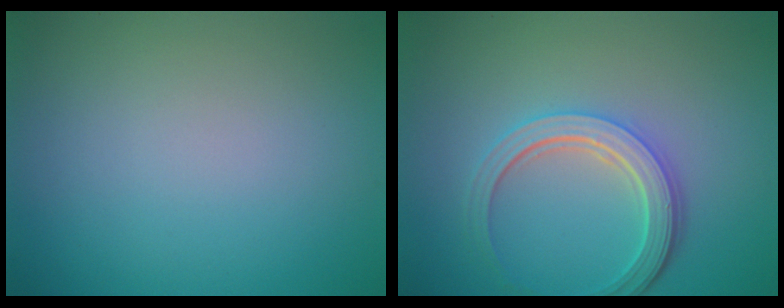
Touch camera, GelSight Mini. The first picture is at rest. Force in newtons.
{"total": 4.6, "press": 3.5, "slide": 3.0}